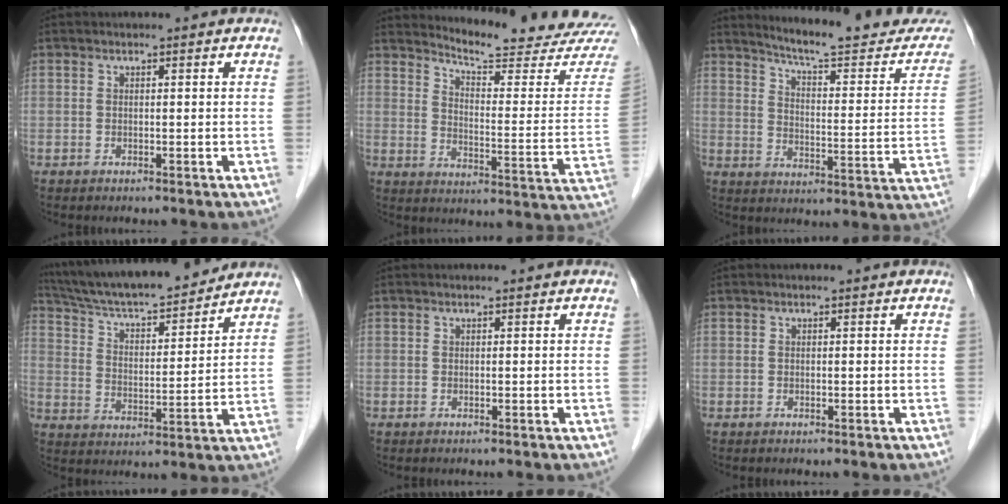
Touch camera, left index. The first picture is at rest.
{"total": 17.9, "force": [17.5, -0.3, 4.1], "torque": [-0.062, -0.131, 0.207]}
{"total": 19.2, "force": [17.9, 1.2, 6.9], "torque": [-0.091, -0.085, 0.220]}
{"total": 18.3, "force": [16.6, 2.4, 7.5], "torque": [-0.131, 0.010, 0.266]}
{"total": 0.0}
{"total": 0.0}